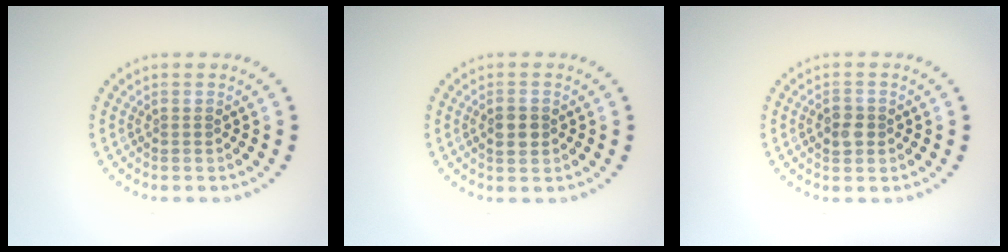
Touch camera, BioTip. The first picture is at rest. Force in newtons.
{"total": 2.0, "press": 2.0, "slide": 0.2}
{"total": 1.8, "press": 1.8, "slide": 0.4}